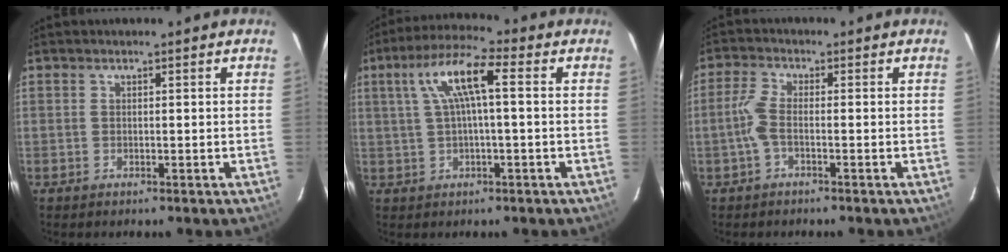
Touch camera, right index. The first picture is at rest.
{"total": 8.8, "force": [1.7, 1.6, 8.5], "torque": [-0.160, 0.019, 0.035]}
{"total": 3.4, "force": [-1.2, 0.8, 3.1], "torque": [-0.077, 0.005, -0.026]}